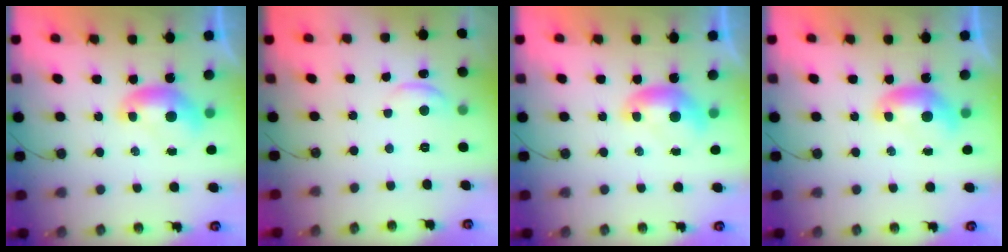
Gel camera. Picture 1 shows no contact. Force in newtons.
{"total": 1.1, "press": 1.0, "slide": 0.6}
{"total": 0.0}
{"total": 0.0}